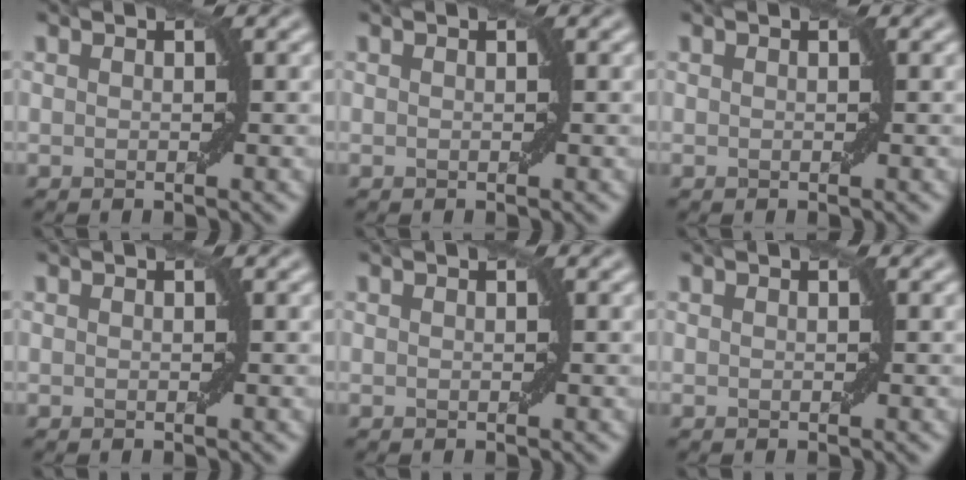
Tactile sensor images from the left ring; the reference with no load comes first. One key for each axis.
{"total": 0.0}
{"total": 0.0}
{"total": 0.0}
{"total": 0.0}
{"total": 0.0}